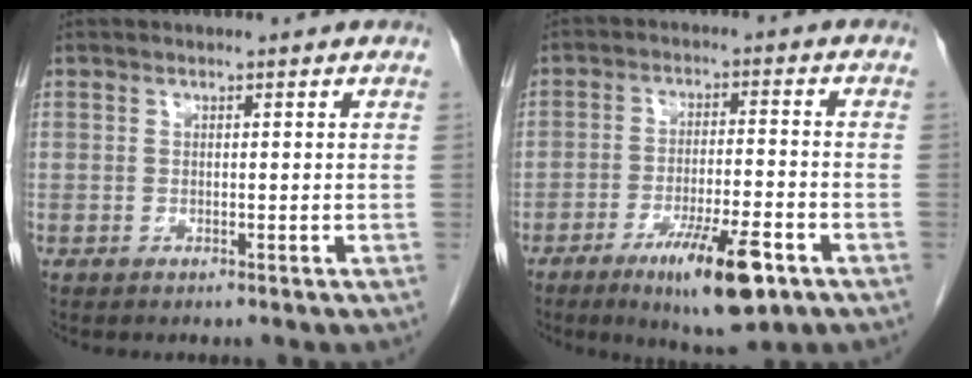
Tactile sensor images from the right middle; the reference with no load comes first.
{"total": 10.9, "force": [-6.0, 1.7, 8.9], "torque": [-0.146, -0.018, -0.092]}